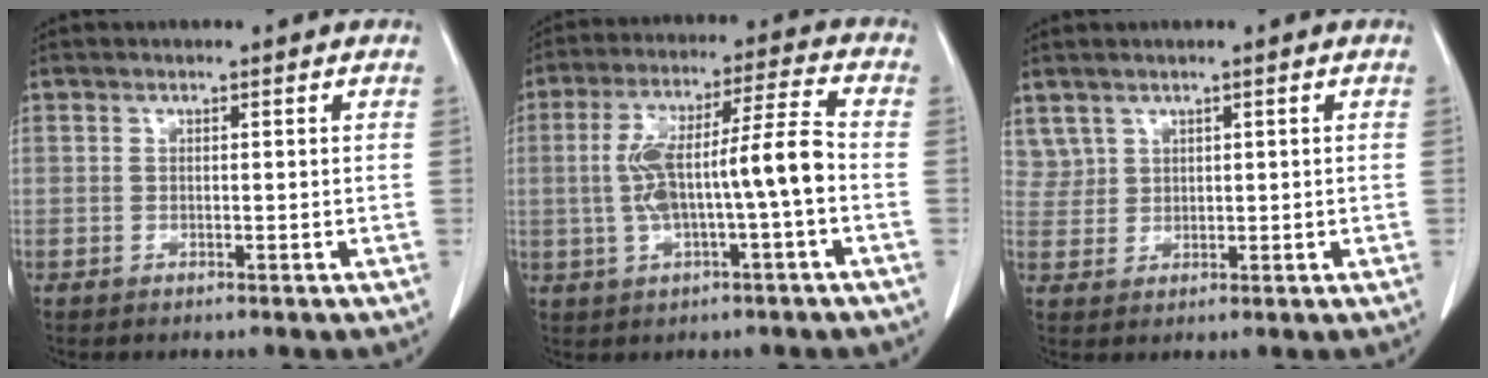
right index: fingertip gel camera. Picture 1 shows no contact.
{"total": 11.8, "force": [-1.4, 1.1, 11.7], "torque": [-0.214, 0.028, -0.022]}
{"total": 3.0, "force": [2.0, 2.2, 0.1], "torque": [0.005, 0.007, 0.044]}